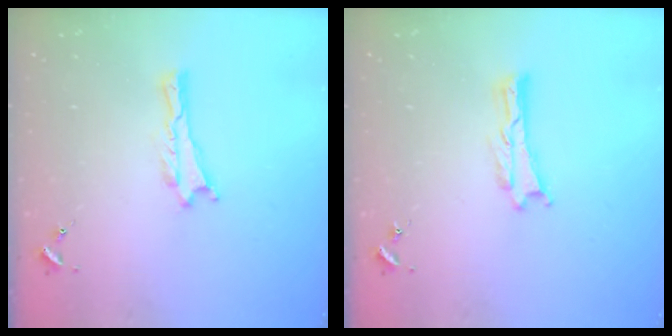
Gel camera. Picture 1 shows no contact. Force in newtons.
{"total": 0.0}